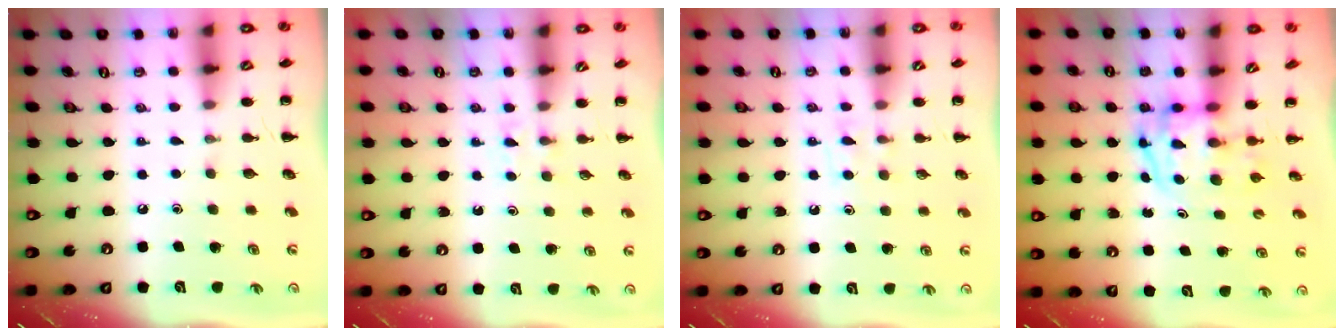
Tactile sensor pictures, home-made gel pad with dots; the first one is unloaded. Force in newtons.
{"total": 2.4, "press": 2.0, "slide": 1.2}
{"total": 3.9, "press": 3.5, "slide": 1.7}
{"total": 3.8, "press": 3.7, "slide": 0.8}